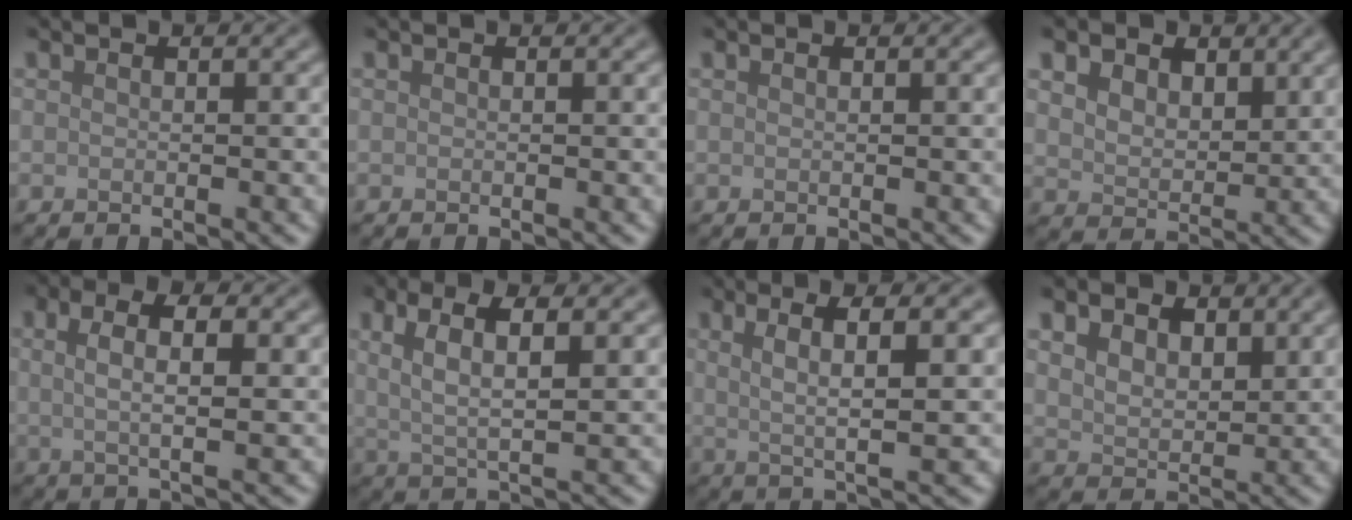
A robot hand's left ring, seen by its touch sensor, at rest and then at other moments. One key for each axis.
{"total": 0.0}
{"total": 0.0}
{"total": 6.4, "fx": 3.7, "fy": 4.0, "fz": 3.4, "tx": -0.085, "ty": 0.005, "tz": 0.054}
{"total": 5.1, "fx": 1.5, "fy": 1.9, "fz": 4.4, "tx": -0.078, "ty": 0.005, "tz": 0.015}
{"total": 5.1, "fx": 1.8, "fy": 1.6, "fz": 4.5, "tx": -0.088, "ty": 0.001, "tz": 0.033}
{"total": 5.0, "fx": 1.4, "fy": 1.0, "fz": 4.7, "tx": -0.083, "ty": 0.001, "tz": 0.025}
{"total": 5.7, "fx": 3.1, "fy": 3.7, "fz": 3.1, "tx": -0.070, "ty": 0.006, "tz": 0.040}